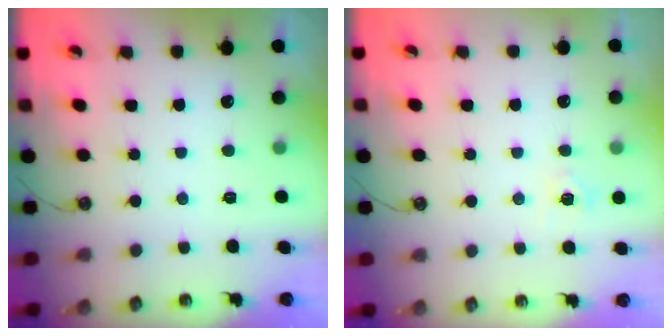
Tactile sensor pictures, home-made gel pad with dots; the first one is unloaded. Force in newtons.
{"total": 6.6, "press": 6.6, "slide": 0.3}